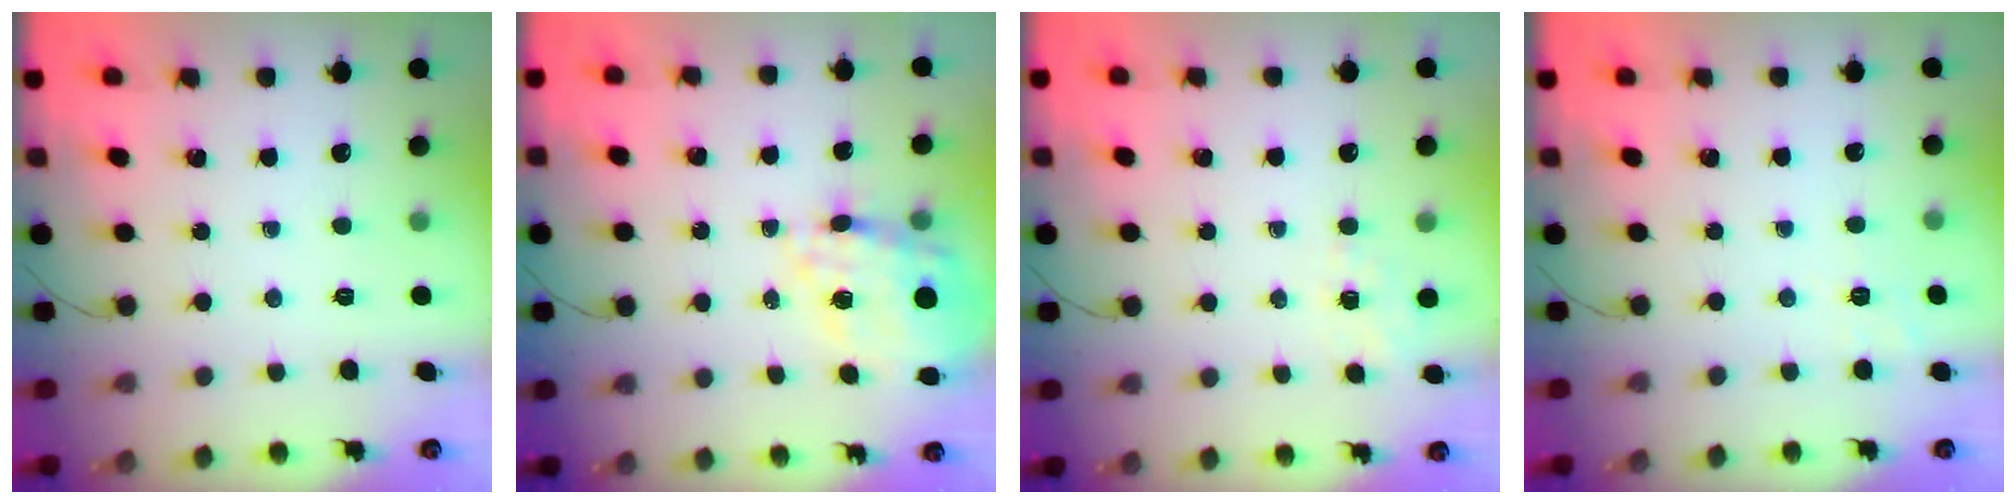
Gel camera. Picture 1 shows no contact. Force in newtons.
{"total": 18.4, "press": 18.0, "slide": 4.0}
{"total": 1.7, "press": 1.2, "slide": 1.3}
{"total": 2.3, "press": 1.5, "slide": 1.8}